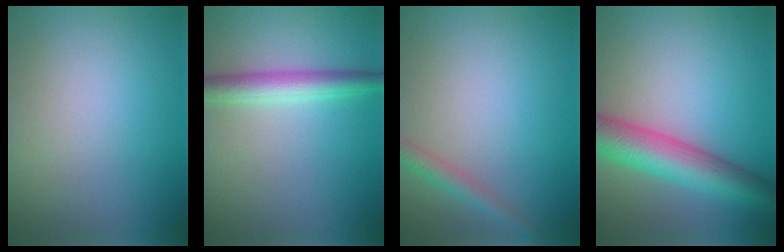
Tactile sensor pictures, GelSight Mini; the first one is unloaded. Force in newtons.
{"total": 3.3, "press": 3.3, "slide": 0.1}
{"total": 2.0, "press": 2.0, "slide": 0.0}
{"total": 7.2, "press": 7.2, "slide": 0.2}